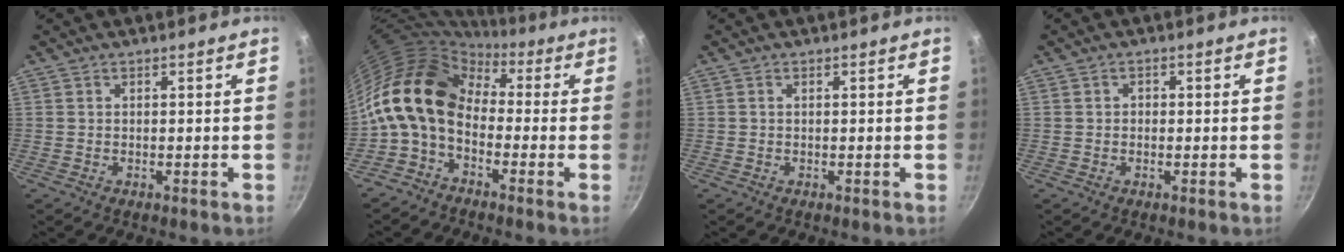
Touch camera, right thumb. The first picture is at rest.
{"total": 15.2, "force": [-0.7, 10.6, 10.8], "torque": [-0.193, 0.041, -0.036]}
{"total": 0.0}
{"total": 1.2, "force": [0.0, 1.0, 0.6], "torque": [-0.007, 0.005, -0.002]}